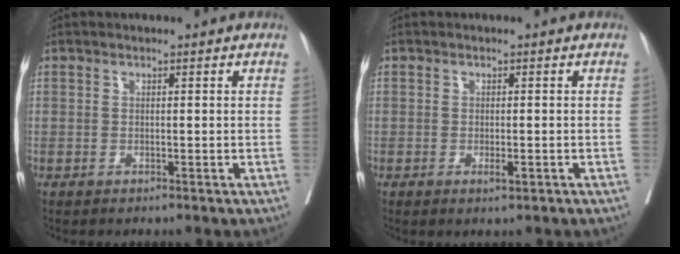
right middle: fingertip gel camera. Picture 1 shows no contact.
{"total": 1.4, "force": [-0.7, 0.3, 1.2], "torque": [-0.023, -0.004, -0.009]}